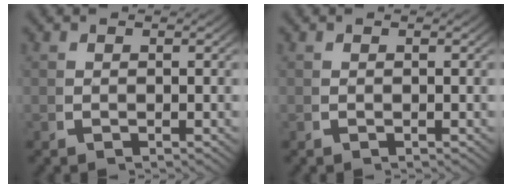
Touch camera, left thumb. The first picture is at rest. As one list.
[{"total": 0.0}]